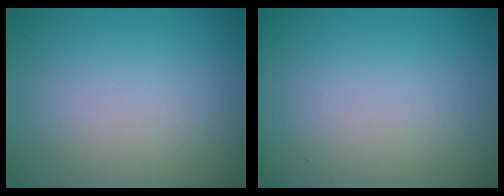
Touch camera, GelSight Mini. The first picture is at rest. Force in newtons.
{"total": 0.0}